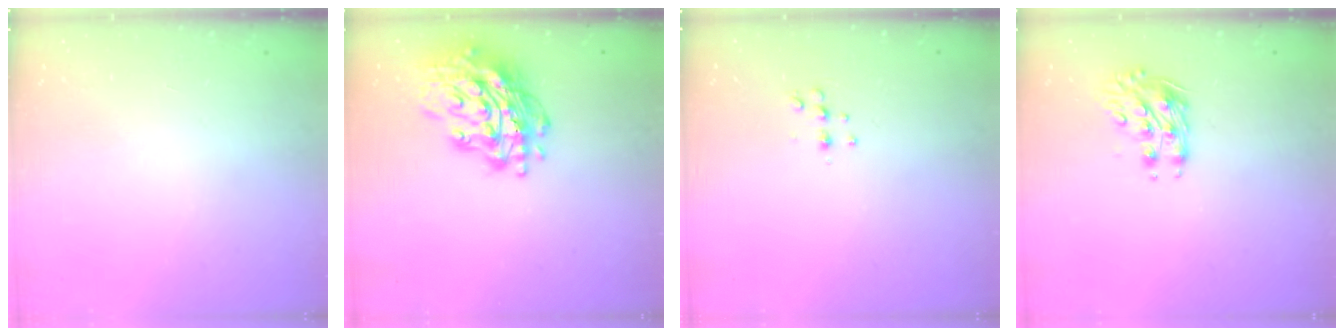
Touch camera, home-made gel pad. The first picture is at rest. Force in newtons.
{"total": 19.1, "press": 19.0, "slide": 1.9}
{"total": 5.3, "press": 5.2, "slide": 0.8}
{"total": 9.4, "press": 9.4, "slide": 0.9}